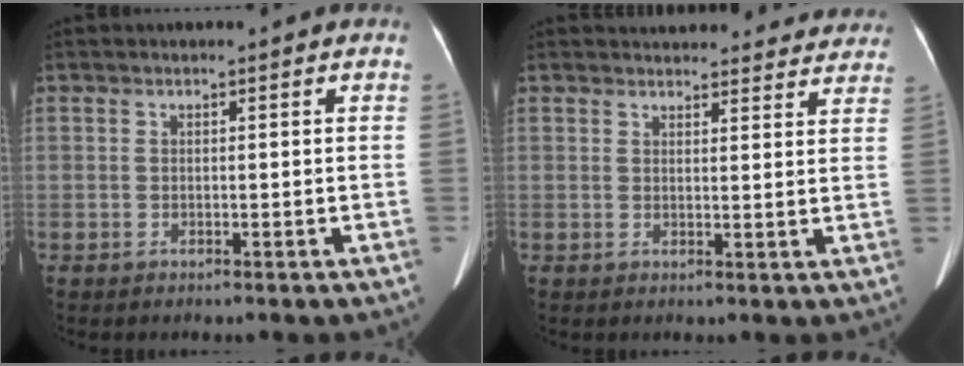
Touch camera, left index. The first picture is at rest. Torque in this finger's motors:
{"motor_torque": [-0.05, -0.42, -0.02, -0.03]}